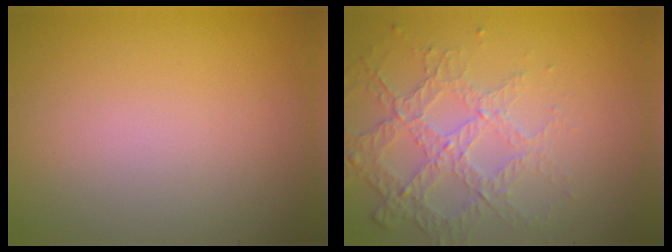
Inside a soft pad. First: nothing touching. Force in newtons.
{"total": 4.0, "press": 3.1, "slide": 2.5}